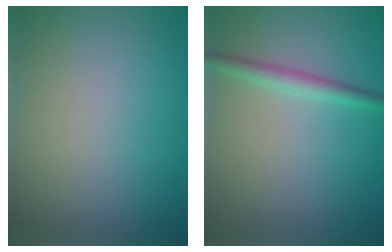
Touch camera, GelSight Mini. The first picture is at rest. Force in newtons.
{"total": 1.9, "press": 1.9, "slide": 0.1}